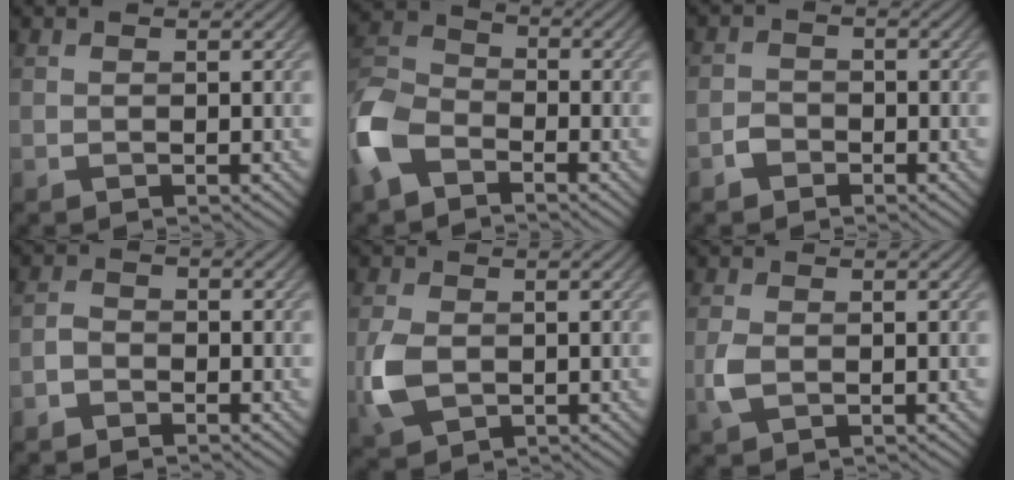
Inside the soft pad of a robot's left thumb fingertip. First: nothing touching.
{"total": 8.5, "force": [-4.6, 4.8, 5.3], "torque": [-0.131, -0.001, -0.116]}
{"total": 1.7, "force": [-1.1, 1.2, 0.4], "torque": [-0.003, 0.007, -0.027]}
{"total": 1.8, "force": [-1.4, 0.9, 0.6], "torque": [-0.010, 0.005, -0.038]}
{"total": 4.9, "force": [-0.6, 3.2, 3.6], "torque": [-0.093, -0.008, -0.014]}
{"total": 2.3, "force": [-0.4, 1.3, 1.8], "torque": [-0.052, -0.004, -0.012]}